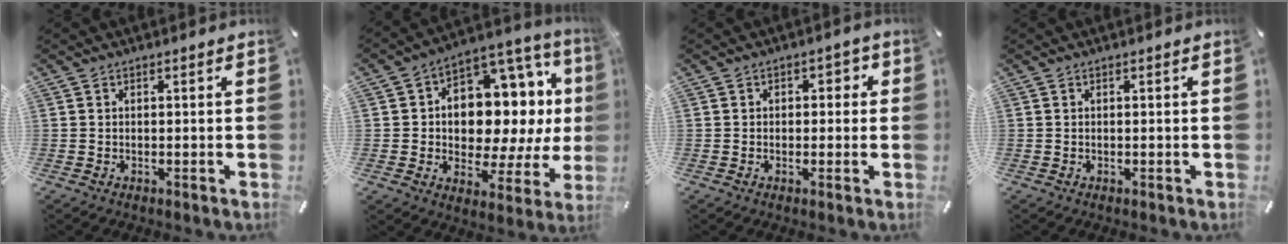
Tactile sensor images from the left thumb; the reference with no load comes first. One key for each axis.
{"total": 15.7, "fx": 3.0, "fy": 11.2, "fz": 10.6, "tx": -0.139, "ty": -0.042, "tz": 0.048}
{"total": 2.2, "fx": -0.7, "fy": 1.8, "fz": 1.0, "tx": -0.013, "ty": 0.009, "tz": -0.020}
{"total": 0.0}